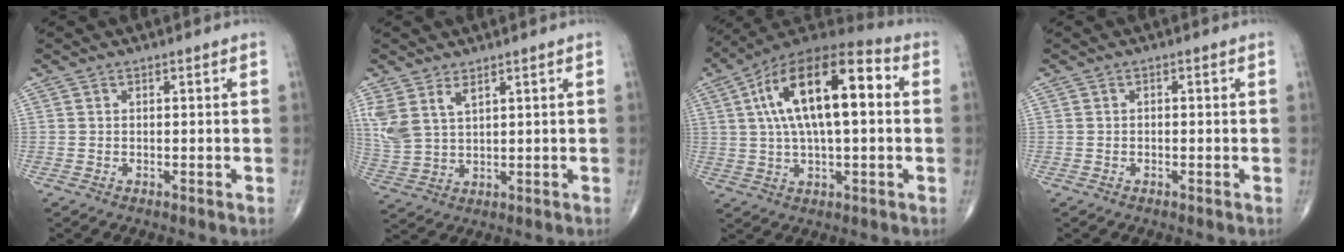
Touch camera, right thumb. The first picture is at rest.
{"total": 6.8, "force": [3.6, 3.2, 4.7], "torque": [-0.108, -0.012, 0.084]}
{"total": 20.5, "force": [3.8, 8.6, 18.2], "torque": [-0.314, 0.030, 0.053]}
{"total": 0.6, "force": [-0.1, 0.4, 0.5], "torque": [-0.008, 0.003, -0.003]}